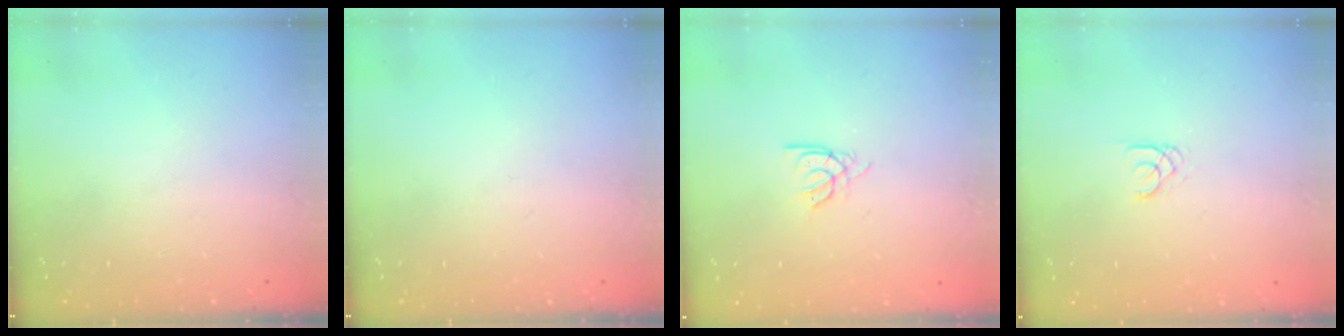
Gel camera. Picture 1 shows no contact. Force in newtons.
{"total": 0.0}
{"total": 2.4, "press": 2.4, "slide": 0.4}
{"total": 1.8, "press": 1.7, "slide": 0.2}